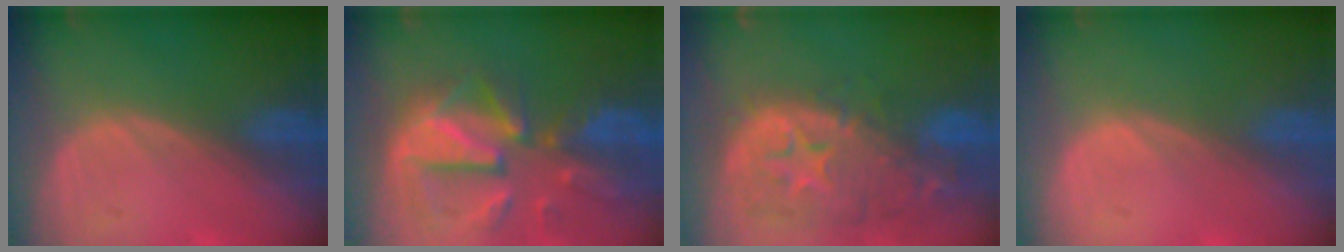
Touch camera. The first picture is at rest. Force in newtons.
{"total": 12.2, "press": 10.6, "slide": 5.9}
{"total": 14.0, "press": 11.3, "slide": 8.3}
{"total": 0.0}